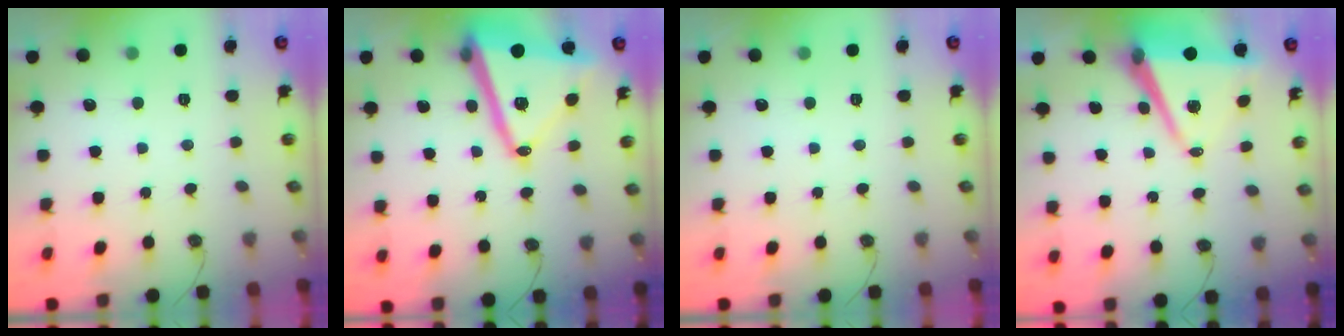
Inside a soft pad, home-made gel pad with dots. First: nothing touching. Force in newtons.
{"total": 20.5, "press": 20.4, "slide": 1.9}
{"total": 0.0}
{"total": 10.3, "press": 9.4, "slide": 4.3}